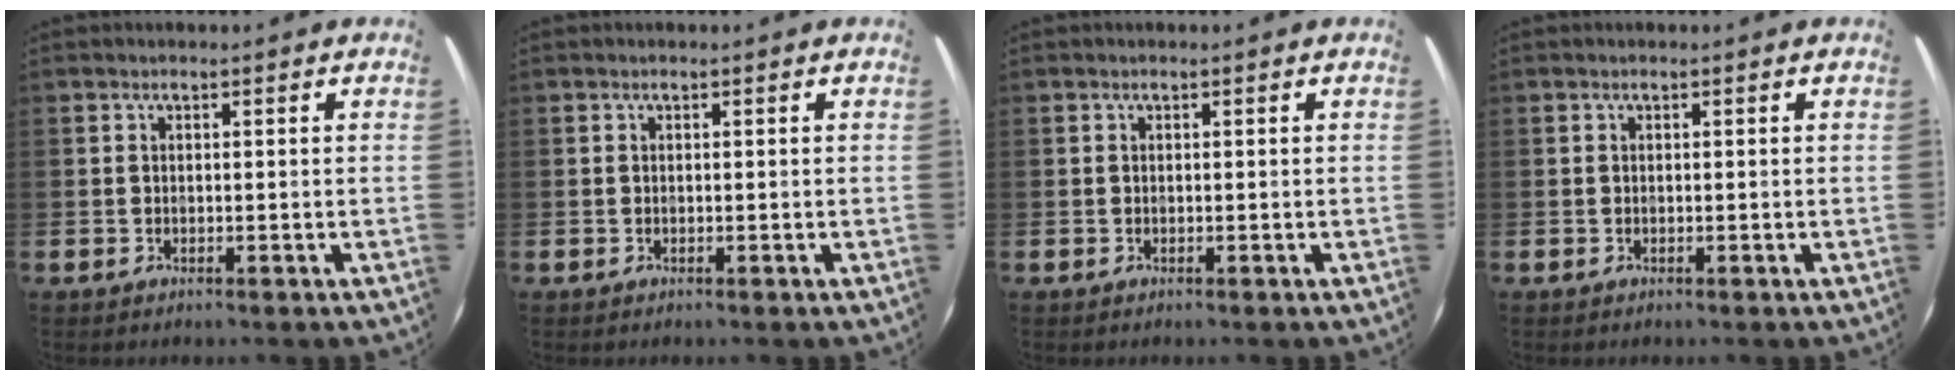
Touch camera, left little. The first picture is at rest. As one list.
[{"total": 0.0}, {"total": 0.0}, {"total": 0.0}]